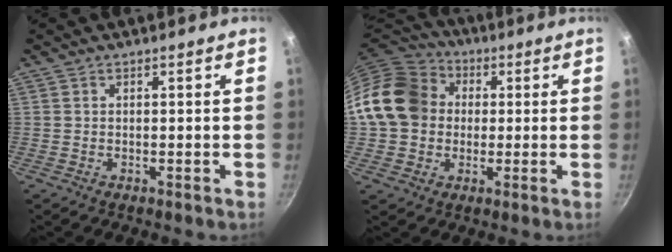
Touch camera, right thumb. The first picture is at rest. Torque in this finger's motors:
{"motor_torque": [1.04, 1.04, 0.64, 0.57, 0.33]}